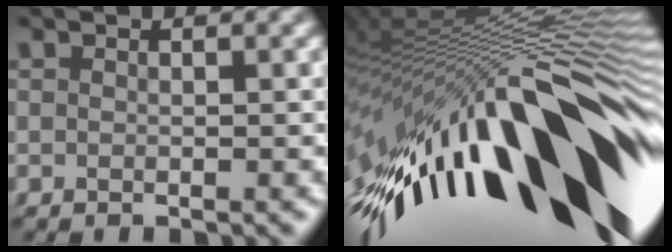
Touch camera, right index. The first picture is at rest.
{"total": 20.0, "force": [-7.4, 9.6, 15.9], "torque": [-0.260, 0.019, -0.101]}